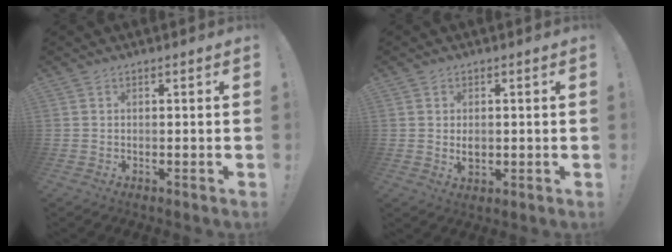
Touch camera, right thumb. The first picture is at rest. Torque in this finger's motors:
{"motor_torque": [-0.06, 0.03, 0.07, 0.28, 0.00]}